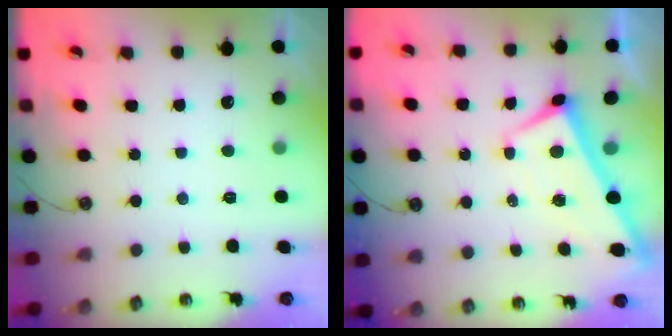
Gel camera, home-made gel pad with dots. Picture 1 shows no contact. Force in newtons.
{"total": 2.7, "press": 2.6, "slide": 0.3}